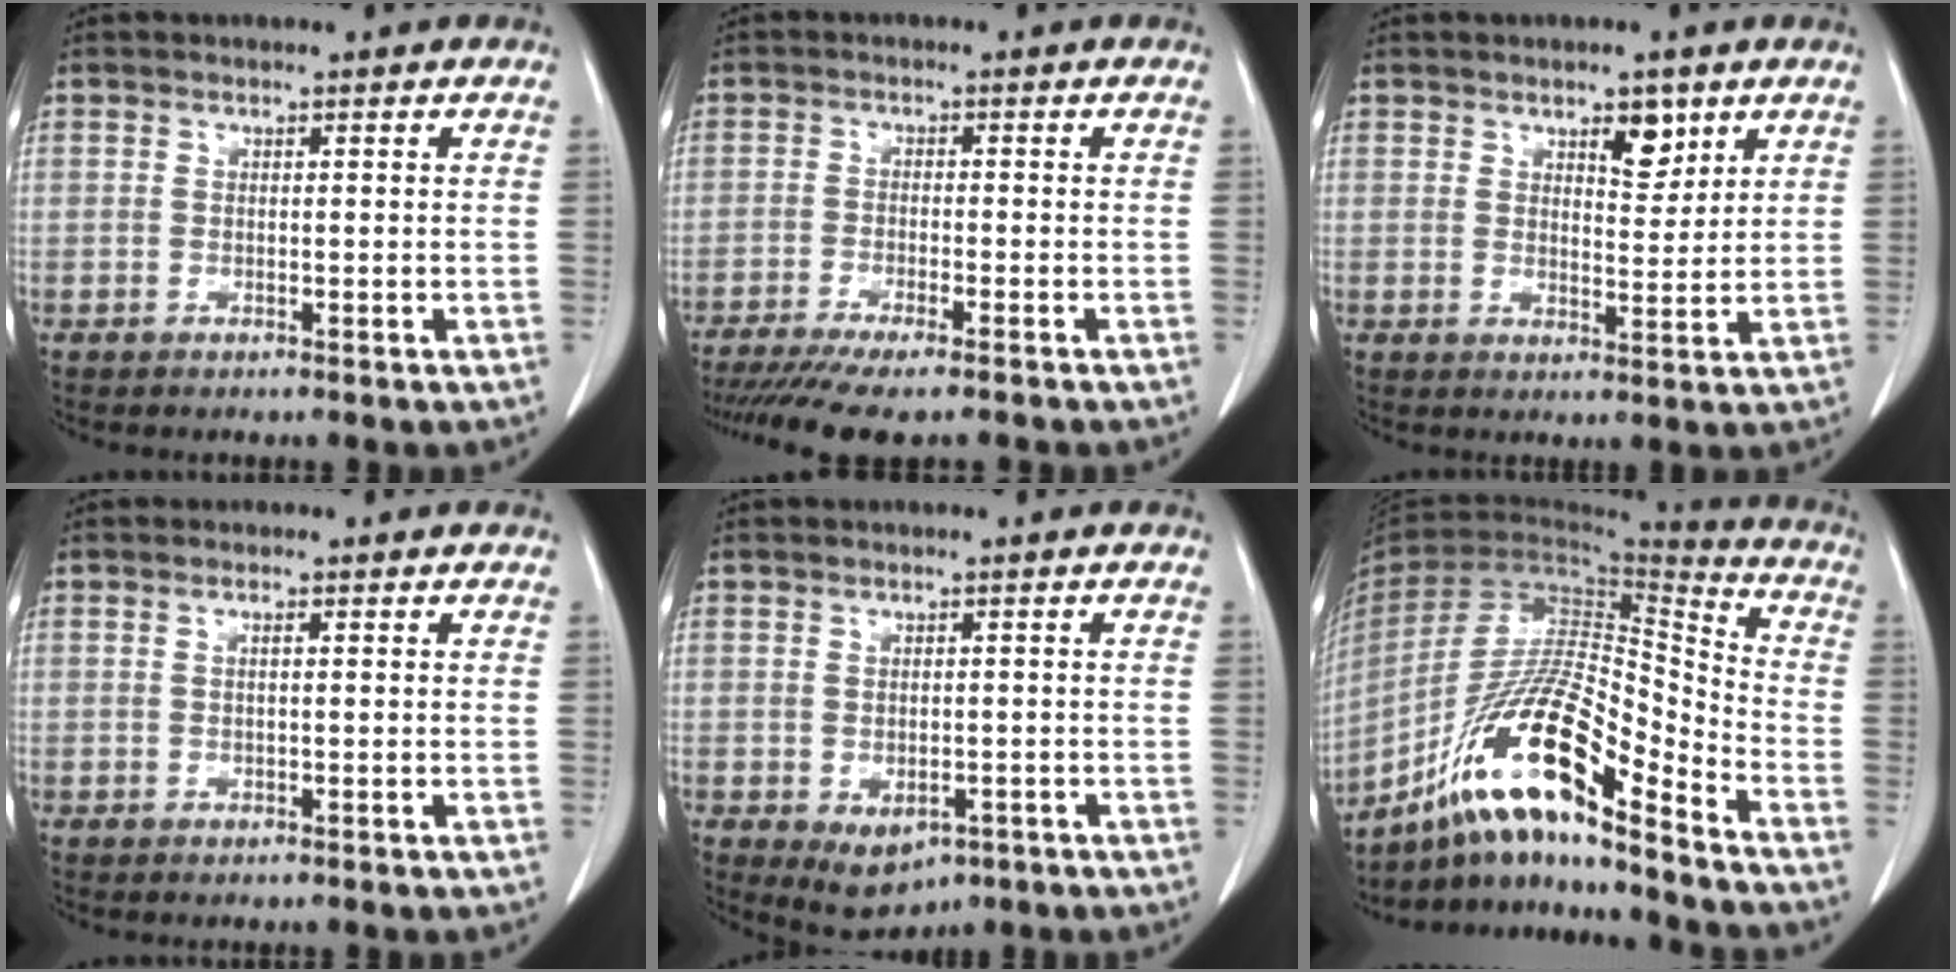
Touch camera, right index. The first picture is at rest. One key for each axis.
{"total": 11.1, "fx": -9.1, "fy": 0.8, "fz": 6.2, "tx": -0.086, "ty": -0.019, "tz": -0.141}
{"total": 4.4, "fx": 2.7, "fy": 1.8, "fz": 3.0, "tx": -0.040, "ty": -0.006, "tz": 0.041}
{"total": 0.9, "fx": 0.2, "fy": 0.1, "fz": 0.9, "tx": -0.017, "ty": 0.002, "tz": 0.003}
{"total": 5.0, "fx": -2.2, "fy": 3.3, "fz": 3.1, "tx": -0.046, "ty": -0.005, "tz": -0.018}
{"total": 17.2, "fx": -11.8, "fy": 2.0, "fz": 12.3, "tx": -0.230, "ty": 0.009, "tz": -0.212}